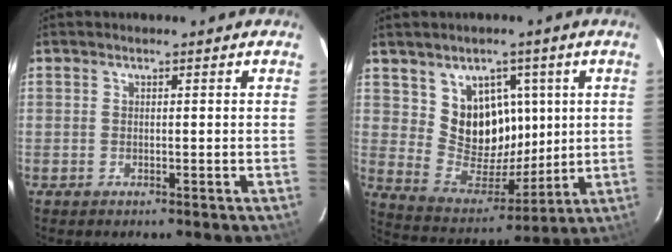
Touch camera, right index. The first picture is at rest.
{"total": 11.0, "force": [3.3, 9.4, 4.7], "torque": [-0.083, 0.002, 0.076]}